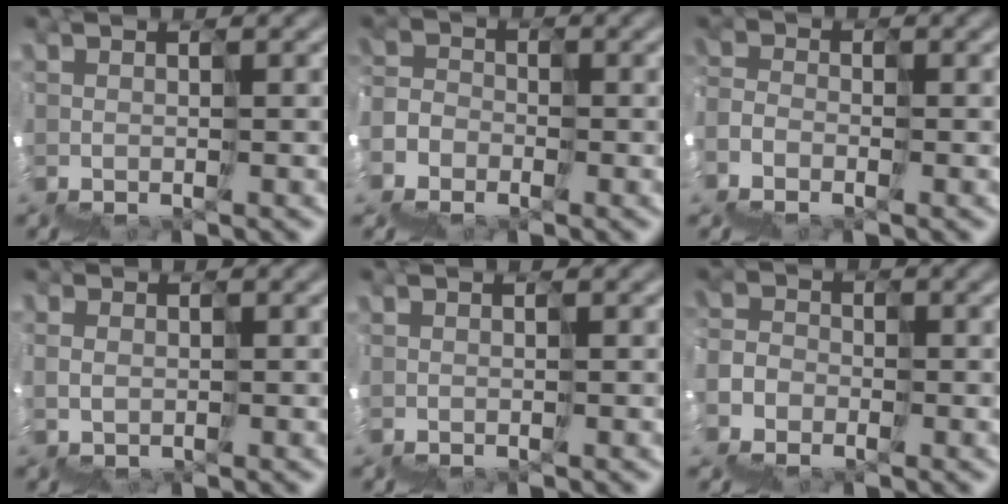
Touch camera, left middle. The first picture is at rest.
{"total": 6.3, "force": [-5.3, 3.1, -1.7], "torque": [0.036, -0.014, -0.084]}
{"total": 4.1, "force": [-3.8, 1.0, -1.2], "torque": [0.028, -0.007, -0.062]}
{"total": 0.9, "force": [-0.2, 0.8, -0.3], "torque": [0.018, 0.003, 0.001]}
{"total": 0.0}
{"total": 5.7, "force": [-4.6, 2.8, -1.8], "torque": [0.044, -0.011, -0.074]}